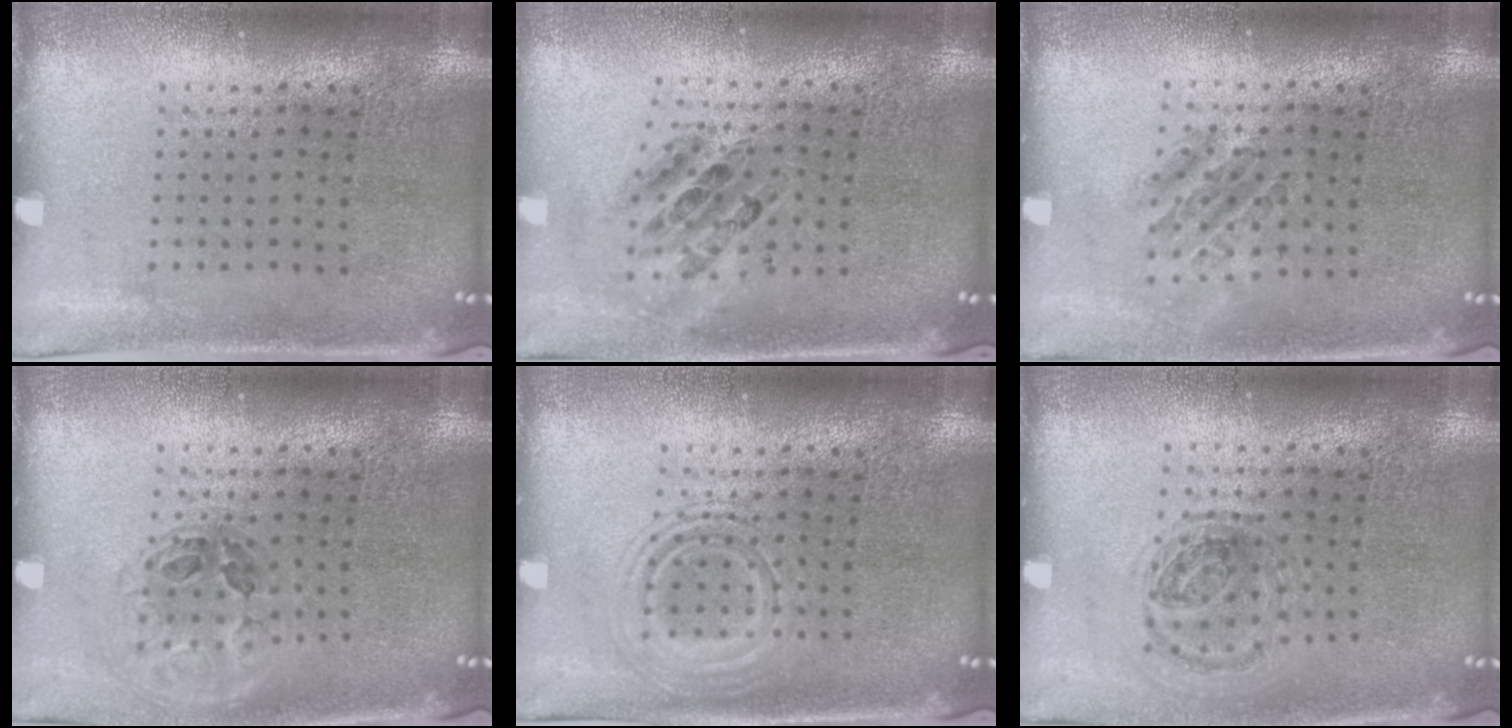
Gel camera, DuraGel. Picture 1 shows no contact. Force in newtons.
{"total": 0.6, "press": 0.6, "slide": 0.0}
{"total": 1.2, "press": 1.1, "slide": 0.4}
{"total": 1.0, "press": 1.0, "slide": 0.3}
{"total": 2.6, "press": 2.6, "slide": 0.4}
{"total": 0.9, "press": 0.9, "slide": 0.3}